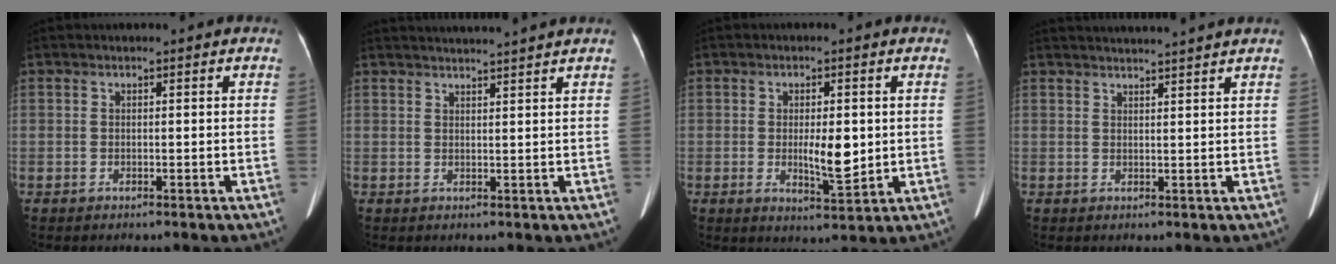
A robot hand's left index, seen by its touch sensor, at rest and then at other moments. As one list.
[{"total": 6.9, "force": [6.5, -1.5, 2.0], "torque": [-0.027, 0.015, 0.081]}, {"total": 5.9, "force": [-0.1, 1.9, 5.6], "torque": [-0.091, -0.009, 0.004]}, {"total": 7.8, "force": [7.3, -1.4, 2.3], "torque": [-0.031, 0.017, 0.089]}]